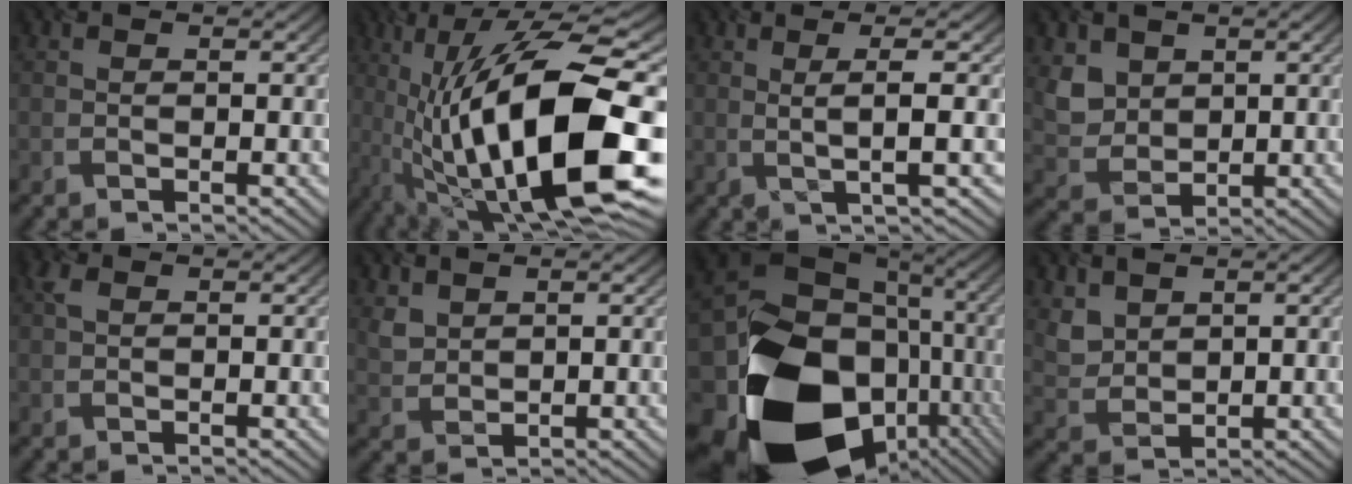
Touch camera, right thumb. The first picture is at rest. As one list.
[{"total": 20.0, "force": [-3.3, 6.8, 18.5], "torque": [-0.321, 0.000, -0.059]}, {"total": 4.0, "force": [0.6, 0.3, 3.9], "torque": [-0.075, 0.007, 0.009]}, {"total": 4.8, "force": [2.2, 3.7, 2.0], "torque": [-0.064, -0.017, 0.047]}, {"total": 1.3, "force": [0.5, 0.8, 0.9], "torque": [-0.026, 0.005, 0.007]}, {"total": 2.6, "force": [1.7, 1.6, 1.2], "torque": [-0.035, -0.004, 0.041]}, {"total": 23.1, "force": [-8.3, 17.6, 12.6], "torque": [-0.294, -0.062, -0.106]}, {"total": 3.8, "force": [2.3, 2.4, 1.7], "torque": [-0.049, -0.008, 0.054]}]